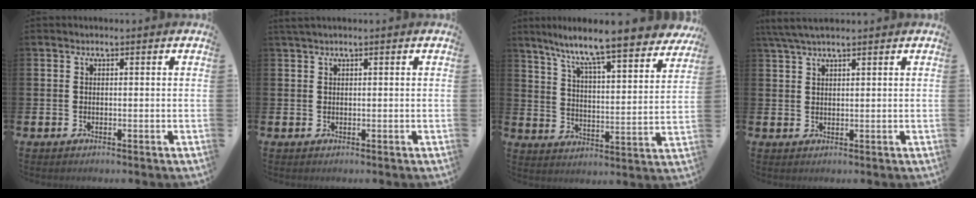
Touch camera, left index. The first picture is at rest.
{"total": 1.0, "force": [0.8, 0.0, 0.6], "torque": [-0.013, 0.003, 0.014]}
{"total": 9.3, "force": [8.4, 0.3, 3.9], "torque": [-0.109, -0.062, 0.139]}
{"total": 3.7, "force": [3.1, 0.6, 1.8], "torque": [-0.044, -0.003, 0.057]}